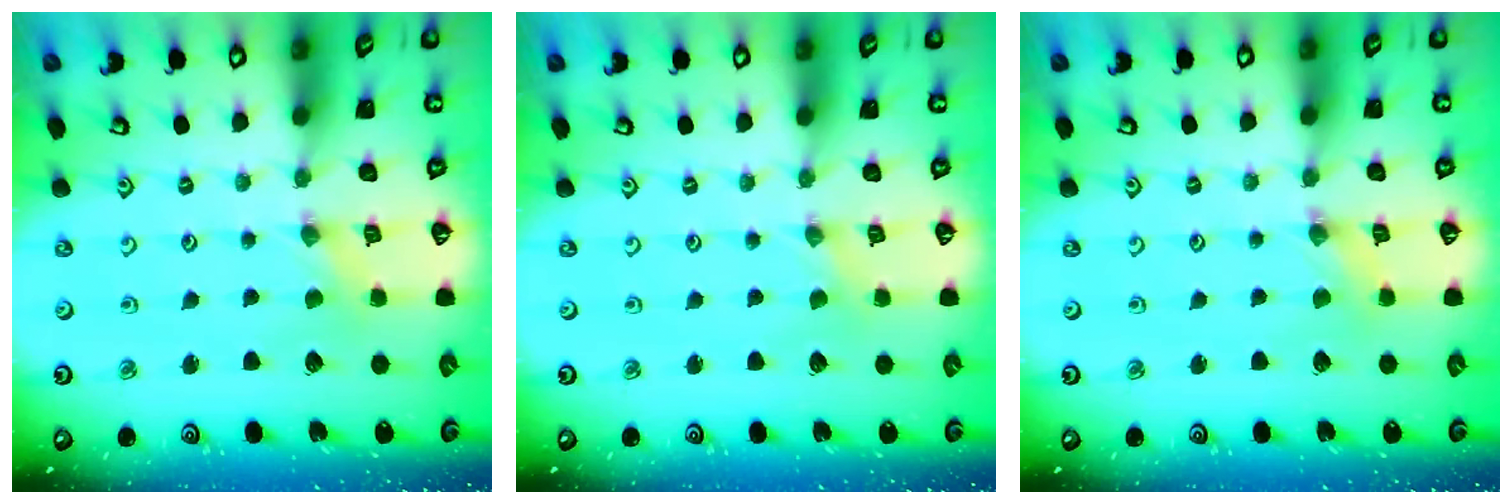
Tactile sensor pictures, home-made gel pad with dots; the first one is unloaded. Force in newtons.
{"total": 0.0}
{"total": 1.3, "press": 1.3, "slide": 0.2}